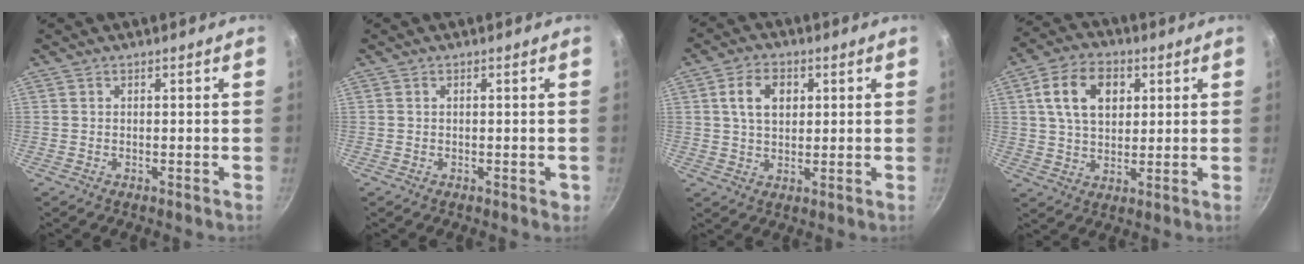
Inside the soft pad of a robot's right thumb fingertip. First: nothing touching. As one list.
[{"total": 1.4, "force": [-0.2, 0.8, 1.1], "torque": [-0.009, 0.002, -0.001]}, {"total": 7.4, "force": [2.0, 5.0, 5.1], "torque": [-0.073, 0.004, 0.032]}, {"total": 11.9, "force": [3.5, 8.1, 8.0], "torque": [-0.122, 0.005, 0.055]}]